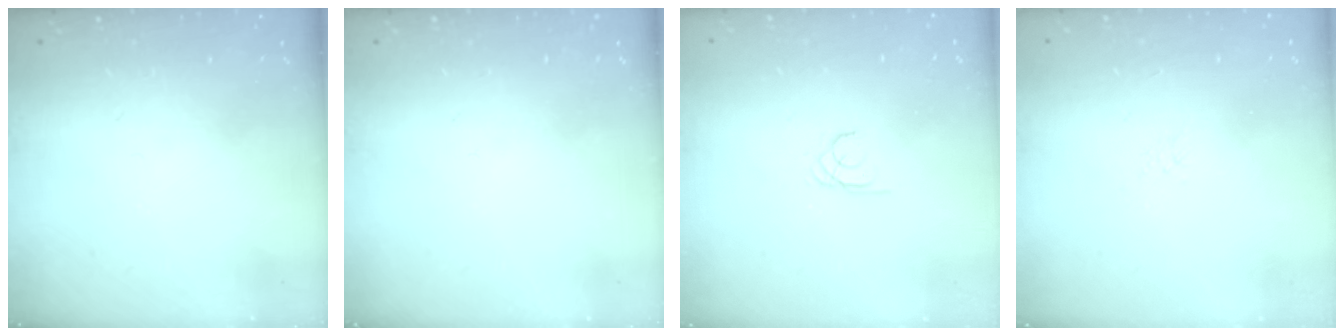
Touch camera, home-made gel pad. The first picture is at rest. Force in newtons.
{"total": 0.0}
{"total": 1.3, "press": 1.3, "slide": 0.1}
{"total": 1.7, "press": 1.6, "slide": 0.4}